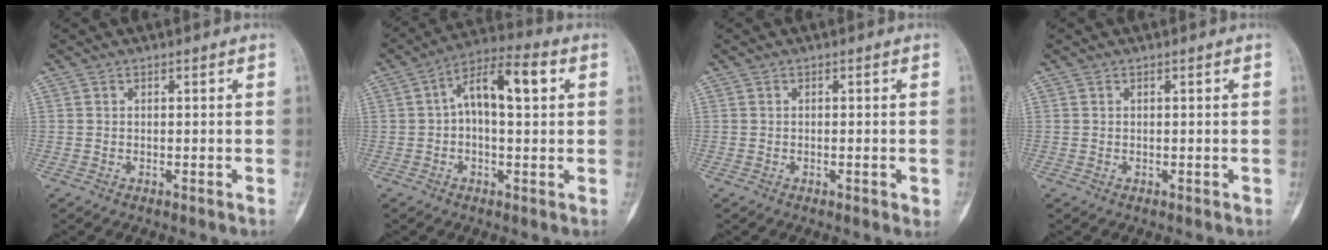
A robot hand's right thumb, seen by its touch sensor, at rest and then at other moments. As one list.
[{"total": 11.3, "force": [2.0, 5.0, 10.0], "torque": [-0.156, 0.035, 0.025]}, {"total": 1.5, "force": [-0.4, 0.7, 1.3], "torque": [-0.011, -0.001, -0.006]}, {"total": 0.0}]